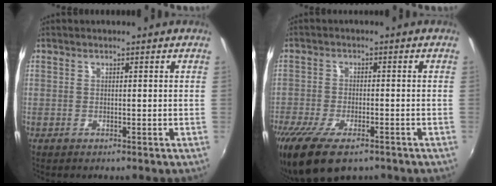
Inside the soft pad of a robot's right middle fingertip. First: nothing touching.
{"total": 10.2, "force": [-7.0, 3.7, 6.4], "torque": [-0.150, -0.034, -0.125]}